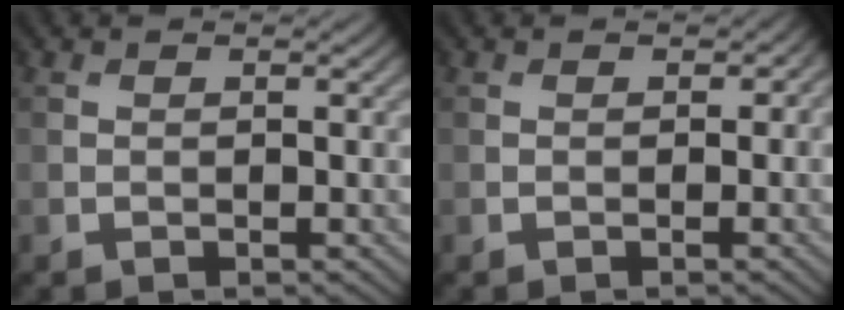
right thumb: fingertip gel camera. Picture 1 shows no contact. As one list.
[{"total": 0.6, "force": [-0.1, 0.6, 0.1], "torque": [0.002, -0.006, -0.002]}]